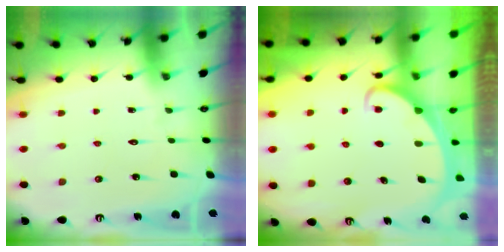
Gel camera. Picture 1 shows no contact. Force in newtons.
{"total": 2.2, "press": 2.2, "slide": 0.3}